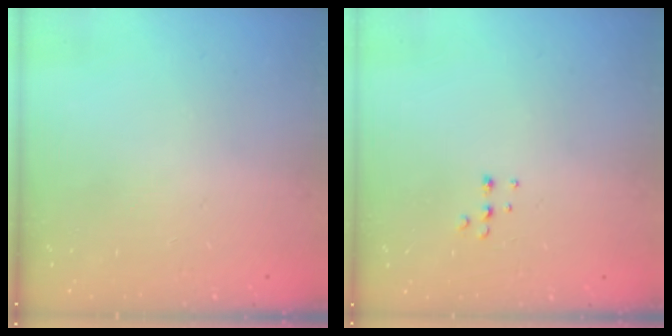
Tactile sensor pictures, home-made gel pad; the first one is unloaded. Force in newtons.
{"total": 4.5, "press": 4.4, "slide": 0.7}